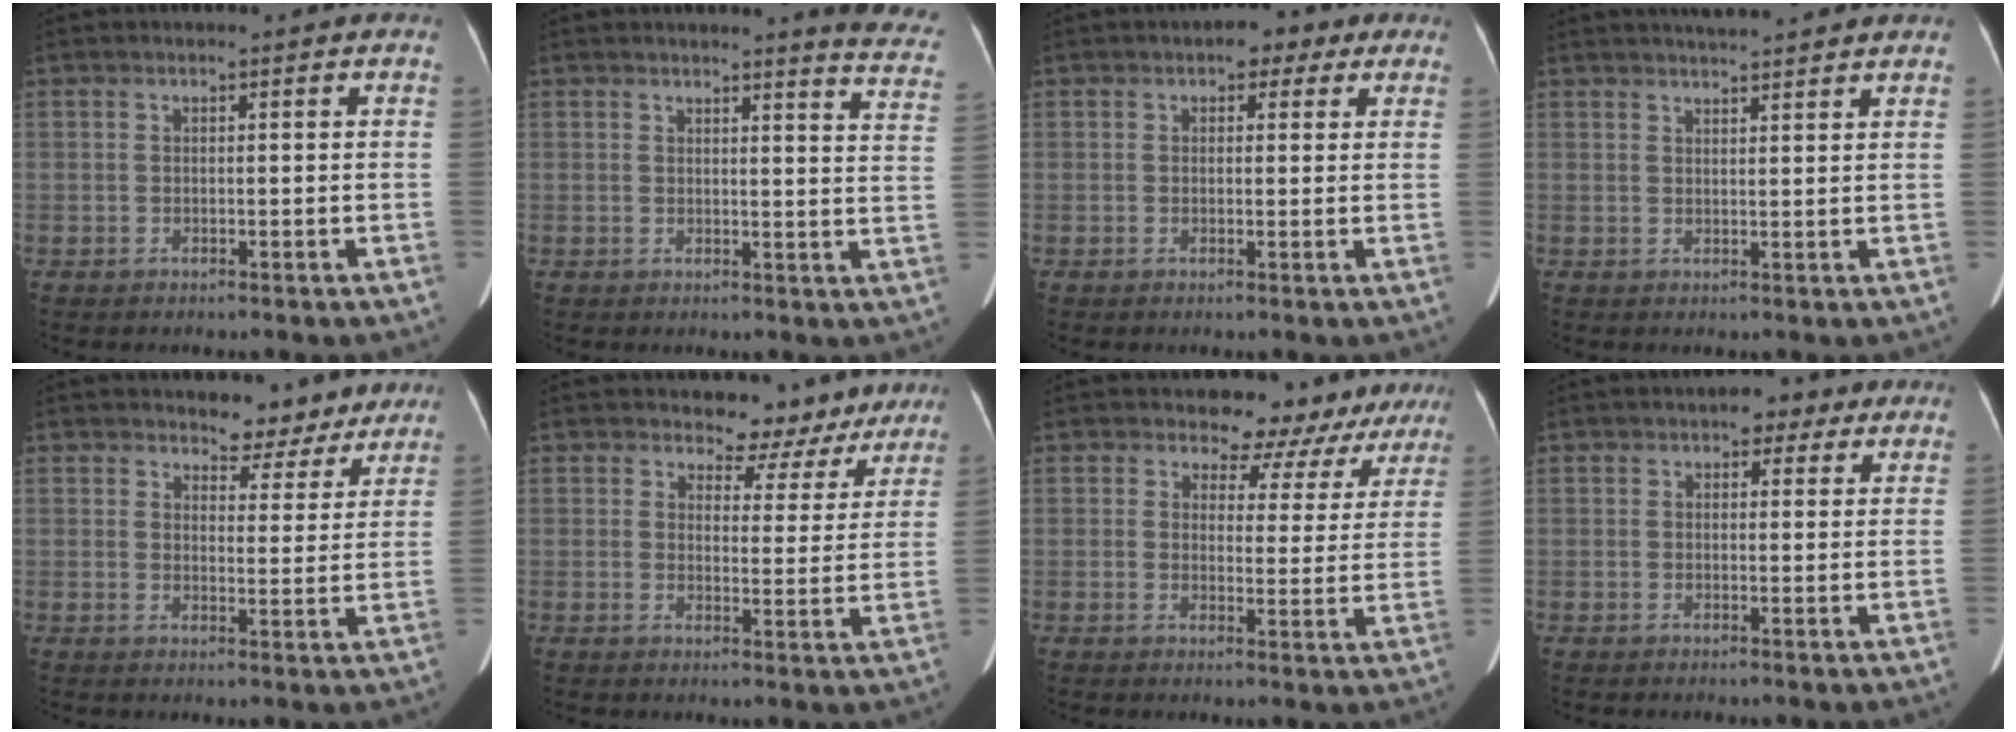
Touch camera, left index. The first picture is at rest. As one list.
[{"total": 8.7, "force": [8.1, -0.2, 2.9], "torque": [-0.015, -0.061, 0.063]}, {"total": 3.5, "force": [1.8, 2.2, 2.0], "torque": [-0.018, 0.022, 0.021]}, {"total": 6.7, "force": [6.2, 0.3, 2.6], "torque": [-0.042, 0.027, 0.083]}, {"total": 6.0, "force": [5.3, 2.5, 0.7], "torque": [-0.001, -0.007, 0.066]}, {"total": 7.3, "force": [6.6, 3.3, 0.2], "torque": [0.011, -0.009, 0.068]}, {"total": 9.8, "force": [8.9, 4.1, -0.5], "torque": [0.045, -0.009, 0.072]}, {"total": 3.4, "force": [2.0, 2.2, 1.8], "torque": [-0.015, 0.017, 0.025]}]